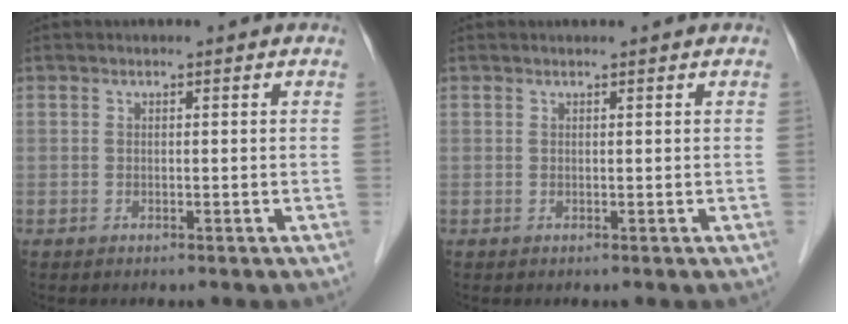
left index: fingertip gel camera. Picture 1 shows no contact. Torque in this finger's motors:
{"motor_torque": [0.21, -0.27, 0.08, 0.01]}